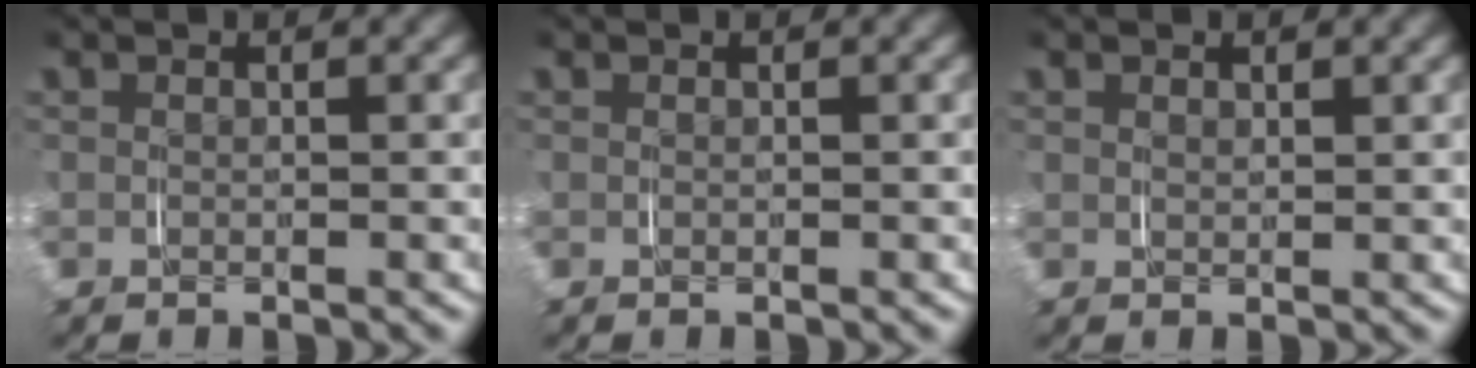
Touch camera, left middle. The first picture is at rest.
{"total": 0.0}
{"total": 0.7, "force": [0.6, 0.2, 0.3], "torque": [-0.002, -0.003, 0.014]}